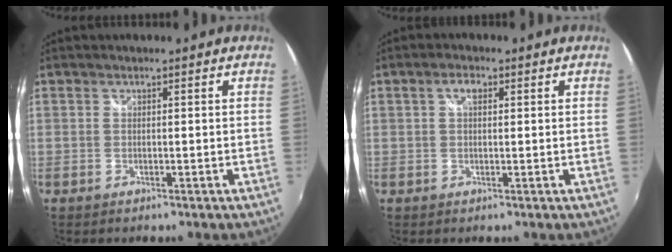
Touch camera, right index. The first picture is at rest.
{"total": 2.2, "force": [0.7, 1.1, 1.8], "torque": [-0.031, 0.007, 0.010]}